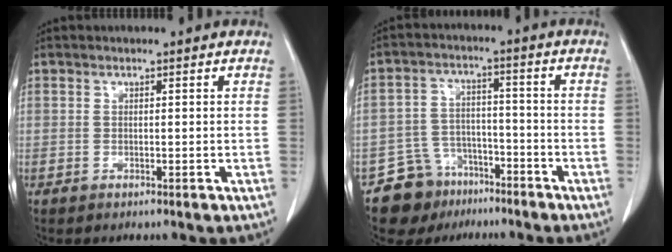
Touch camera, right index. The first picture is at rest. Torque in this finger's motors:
{"motor_torque": [-0.40, -0.07, -0.71, -0.21]}